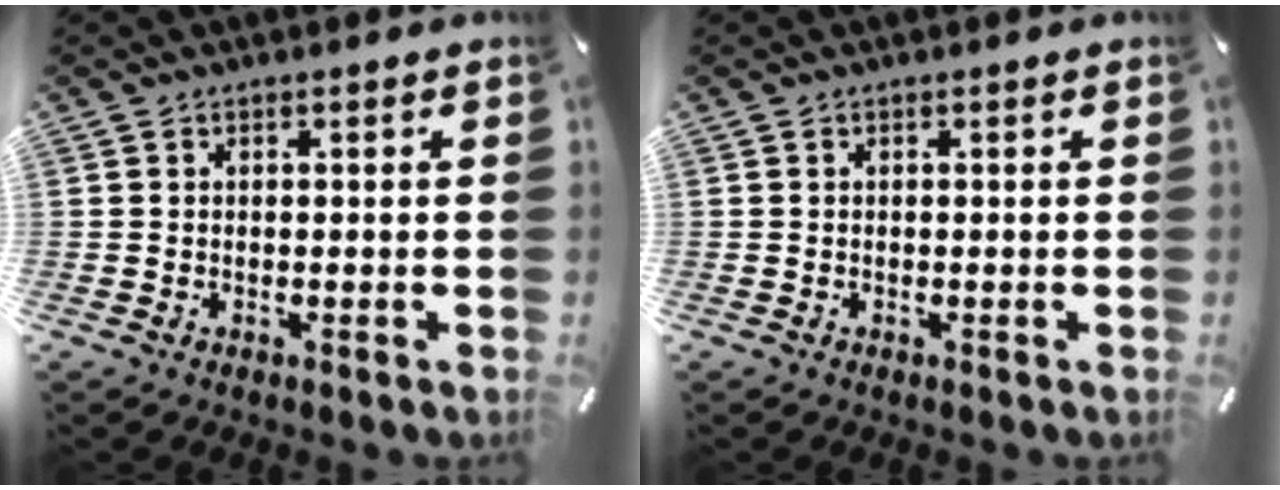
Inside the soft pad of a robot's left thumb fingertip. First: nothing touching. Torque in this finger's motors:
{"motor_torque": [0.00, 0.00, 0.00, 0.00, 0.00]}